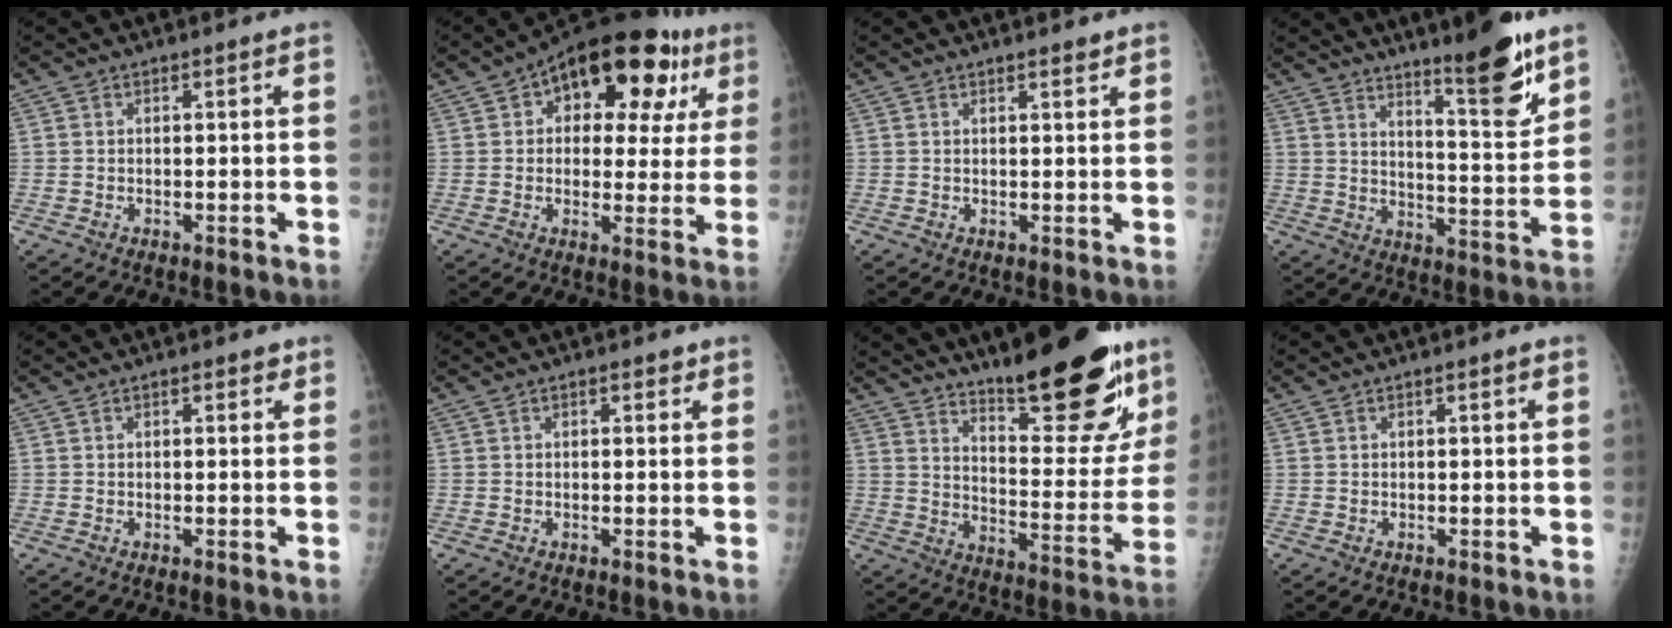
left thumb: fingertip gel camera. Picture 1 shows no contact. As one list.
[{"total": 19.4, "force": [8.0, 10.6, 14.1], "torque": [-0.139, 0.008, 0.101]}, {"total": 1.4, "force": [1.2, 0.3, 0.8], "torque": [-0.010, -0.008, 0.017]}, {"total": 13.0, "force": [9.1, 2.0, 9.1], "torque": [-0.112, -0.075, 0.143]}, {"total": 1.7, "force": [0.8, 0.9, 1.2], "torque": [-0.009, 0.000, 0.008]}, {"total": 1.9, "force": [0.9, 1.0, 1.3], "torque": [-0.008, 0.000, 0.010]}, {"total": 24.9, "force": [17.2, 6.8, 16.6], "torque": [-0.197, -0.098, 0.251]}, {"total": 1.0, "force": [0.3, 0.3, 1.0], "torque": [-0.013, 0.004, 0.004]}]